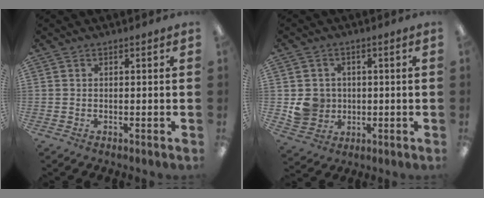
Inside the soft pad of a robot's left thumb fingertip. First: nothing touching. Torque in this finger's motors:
{"motor_torque": [-0.03, 0.07, 0.39, -0.43, 0.00]}